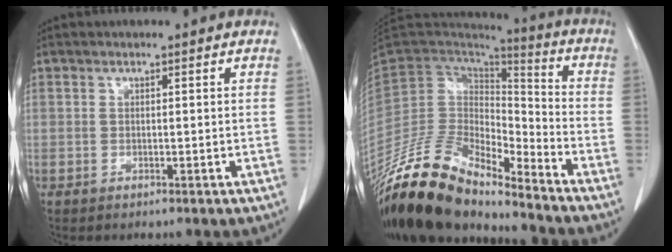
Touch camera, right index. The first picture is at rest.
{"total": 18.7, "force": [-16.3, 5.0, 7.7], "torque": [-0.137, 0.027, -0.296]}